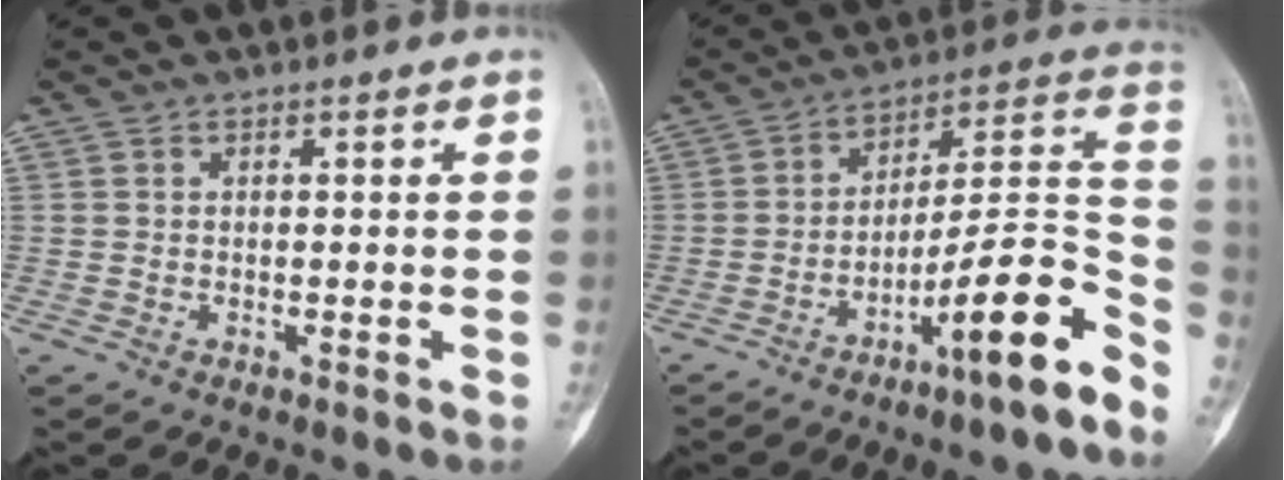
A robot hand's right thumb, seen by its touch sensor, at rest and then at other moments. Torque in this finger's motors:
{"motor_torque": [2.26, 0.19, 1.01, -0.96, 0.34]}